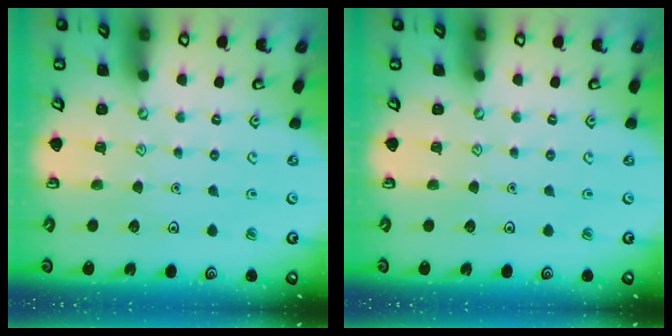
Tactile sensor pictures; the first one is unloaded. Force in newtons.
{"total": 0.0}